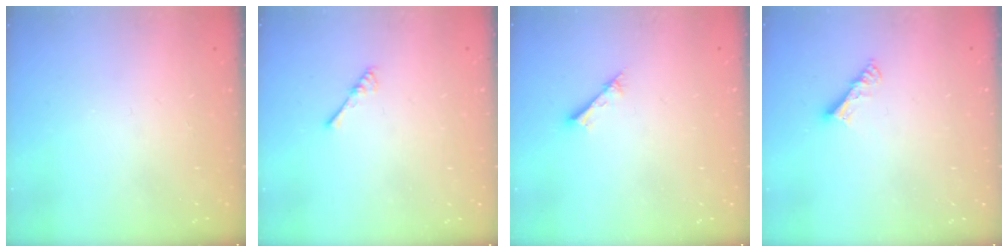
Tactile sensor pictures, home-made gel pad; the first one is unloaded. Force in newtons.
{"total": 1.8, "press": 1.7, "slide": 0.4}
{"total": 1.6, "press": 1.6, "slide": 0.2}
{"total": 4.9, "press": 4.8, "slide": 0.4}